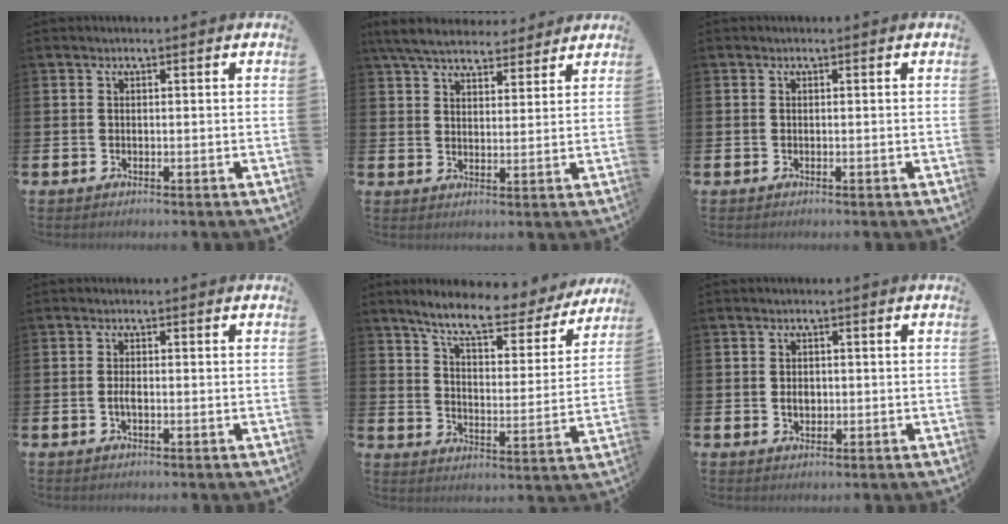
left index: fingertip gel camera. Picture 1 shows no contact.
{"total": 6.4, "force": [6.0, 1.5, 1.6], "torque": [-0.057, -0.020, 0.111]}
{"total": 0.0}
{"total": 1.3, "force": [-0.4, 0.5, 1.2], "torque": [-0.023, 0.000, -0.007]}
{"total": 8.0, "force": [7.1, 1.6, 3.4], "torque": [-0.084, -0.046, 0.117]}
{"total": 1.9, "force": [0.0, 1.4, 1.3], "torque": [-0.010, 0.002, -0.006]}